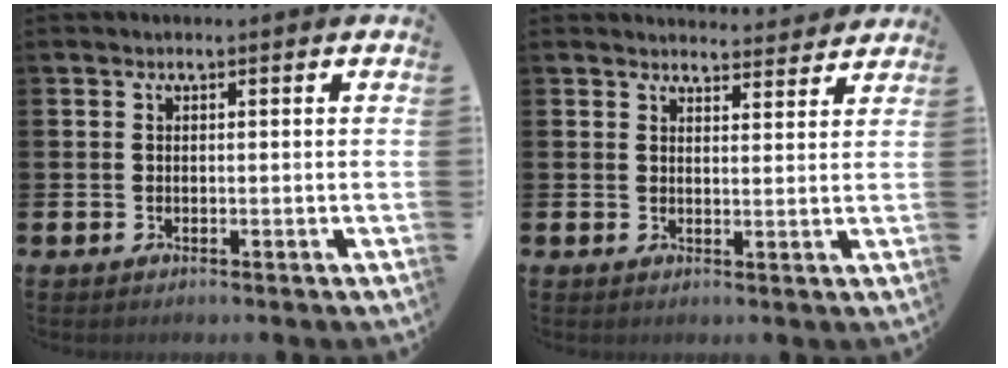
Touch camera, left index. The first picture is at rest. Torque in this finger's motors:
{"motor_torque": [0.44, -1.70, 0.03, 0.00]}